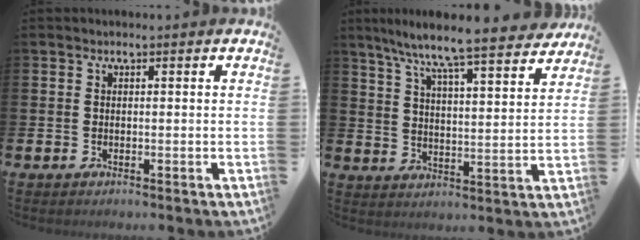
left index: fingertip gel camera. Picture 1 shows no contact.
{"total": 9.0, "force": [8.4, 0.0, 3.1], "torque": [-0.080, -0.064, 0.141]}